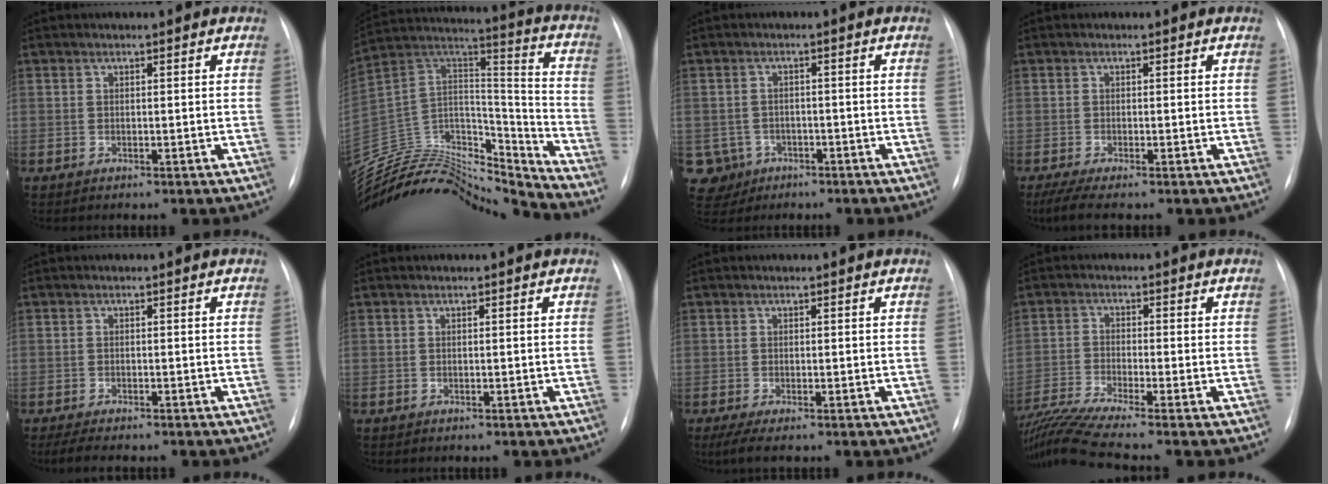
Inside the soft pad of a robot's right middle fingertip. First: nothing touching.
{"total": 25.3, "force": [-24.6, 3.5, 5.1], "torque": [-0.121, 0.044, -0.408]}
{"total": 5.3, "force": [-2.4, 4.8, 0.0], "torque": [-0.008, 0.008, -0.034]}
{"total": 3.0, "force": [-2.2, 0.2, 2.1], "torque": [-0.044, -0.010, -0.043]}
{"total": 4.3, "force": [-3.5, 0.9, 2.3], "torque": [-0.038, -0.011, -0.048]}
{"total": 0.0}
{"total": 2.0, "force": [-1.2, 0.3, 1.6], "torque": [-0.033, -0.008, -0.023]}
{"total": 10.8, "force": [-9.0, -1.7, 5.7], "torque": [-0.118, -0.013, -0.161]}